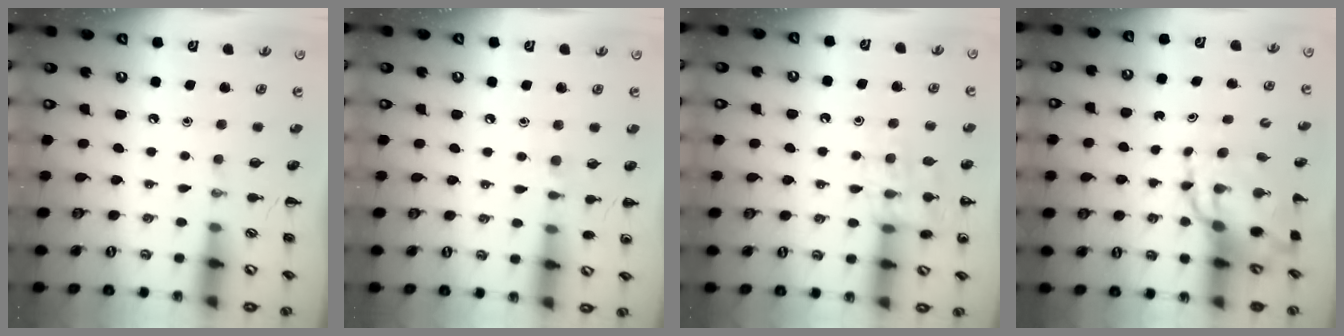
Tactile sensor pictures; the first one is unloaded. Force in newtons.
{"total": 6.3, "press": 6.0, "slide": 2.0}
{"total": 13.3, "press": 13.2, "slide": 1.8}
{"total": 10.0, "press": 9.7, "slide": 2.5}